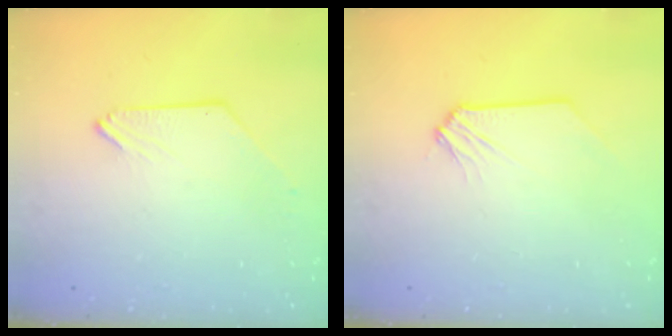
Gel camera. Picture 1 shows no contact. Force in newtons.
{"total": 0.6, "press": 0.6, "slide": 0.1}